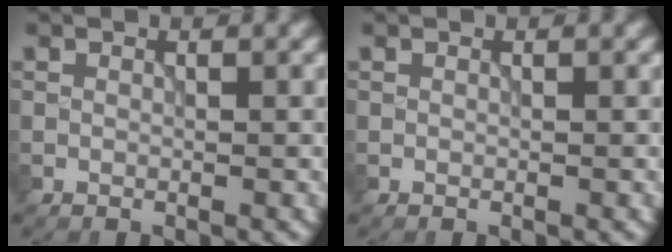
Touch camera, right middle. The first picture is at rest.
{"total": 0.0}